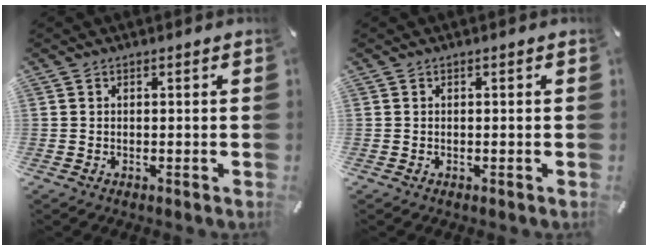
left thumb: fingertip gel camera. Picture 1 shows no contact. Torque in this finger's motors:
{"motor_torque": [0.00, 0.00, -0.04, 0.04, 0.00]}